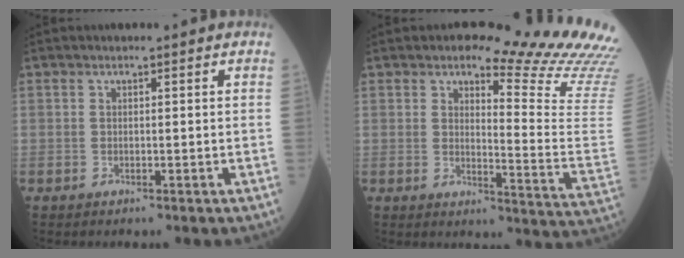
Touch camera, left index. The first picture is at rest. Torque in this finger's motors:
{"motor_torque": [1.02, -1.12, 0.29, 0.02]}